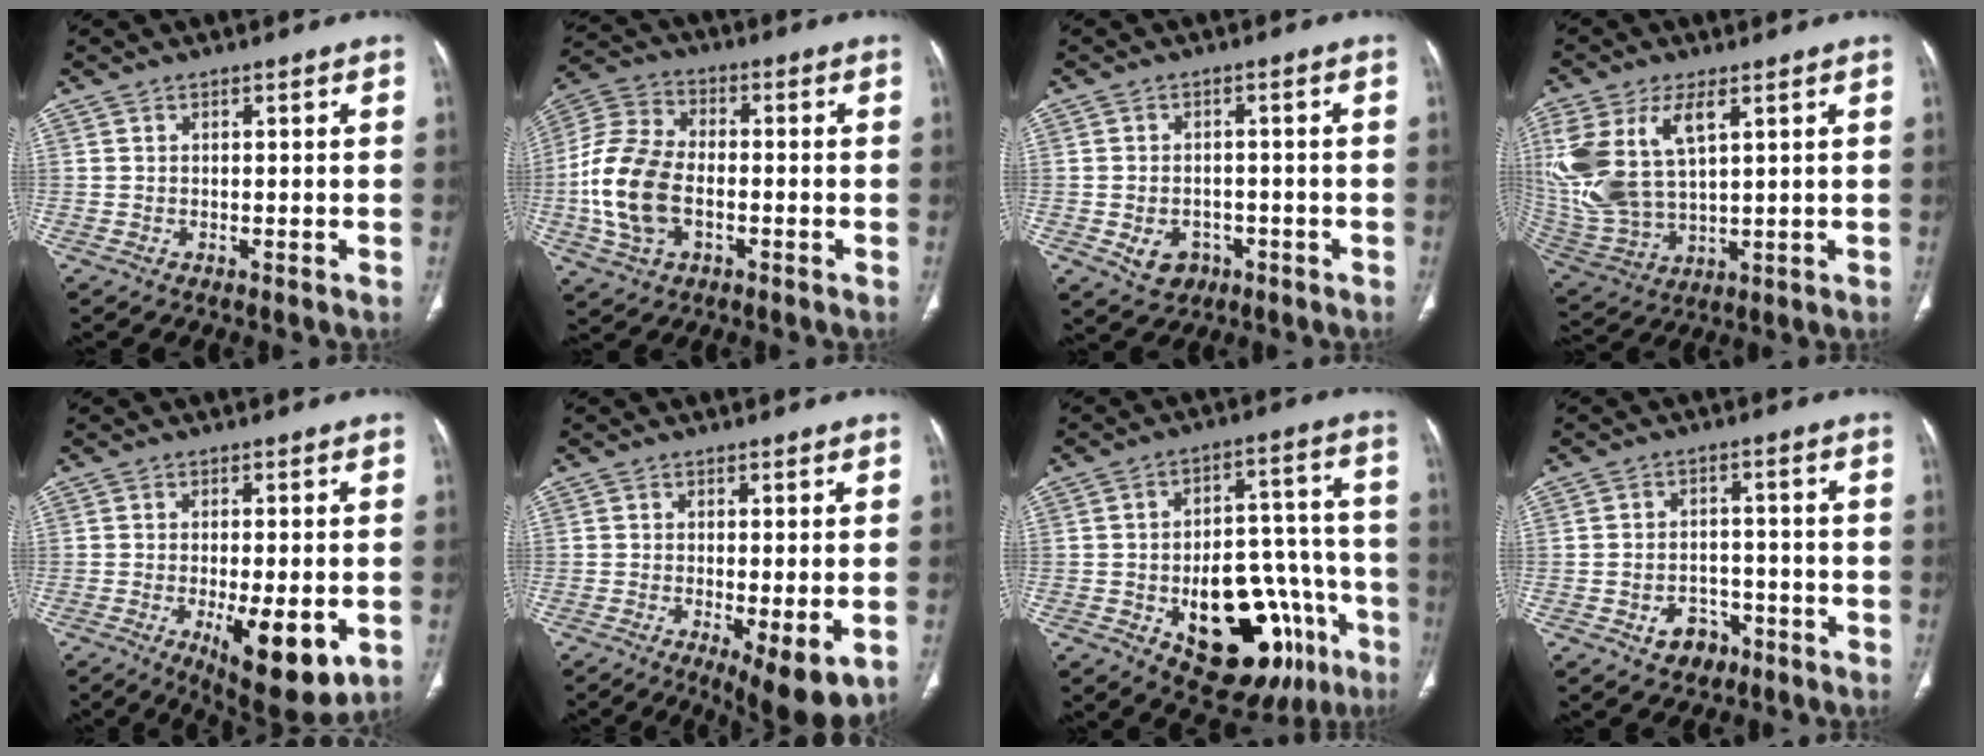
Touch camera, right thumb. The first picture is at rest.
{"total": 14.8, "force": [-2.7, 9.3, 11.2], "torque": [-0.236, 0.021, -0.053]}
{"total": 5.6, "force": [-2.1, 4.5, 2.7], "torque": [-0.030, 0.015, -0.020]}
{"total": 18.0, "force": [5.9, 9.5, 14.1], "torque": [-0.316, -0.015, 0.126]}
{"total": 12.9, "force": [-3.7, 4.7, 11.5], "torque": [-0.158, -0.020, -0.041]}
{"total": 8.8, "force": [-2.5, 2.7, 8.0], "torque": [-0.121, -0.024, -0.035]}
{"total": 24.5, "force": [-10.3, 12.8, 18.1], "torque": [-0.185, 0.061, -0.125]}
{"total": 5.7, "force": [-2.9, 4.3, 2.4], "torque": [-0.016, 0.029, -0.036]}